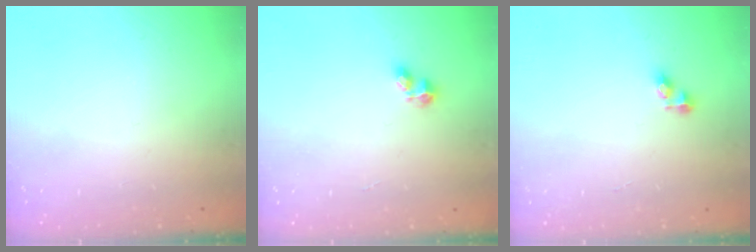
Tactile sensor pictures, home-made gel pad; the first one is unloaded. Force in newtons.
{"total": 2.1, "press": 2.0, "slide": 0.8}
{"total": 3.4, "press": 3.4, "slide": 0.4}